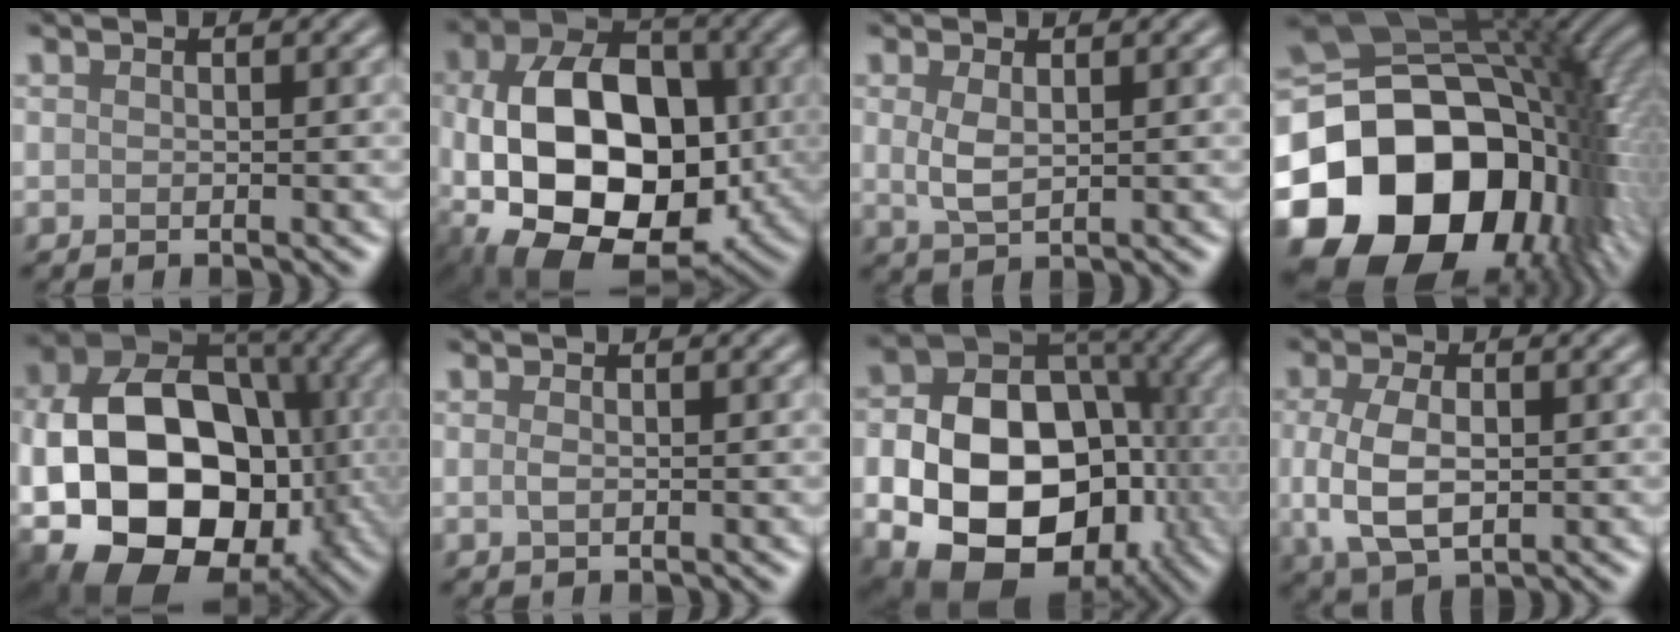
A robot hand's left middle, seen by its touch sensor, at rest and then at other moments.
{"total": 15.4, "force": [-2.0, 10.1, 11.4], "torque": [-0.193, -0.014, -0.037]}
{"total": 2.3, "force": [0.5, 1.1, 1.9], "torque": [-0.047, -0.002, 0.014]}
{"total": 21.4, "force": [-5.7, 15.4, 13.8], "torque": [-0.270, -0.033, -0.078]}
{"total": 18.6, "force": [-3.3, 13.3, 12.6], "torque": [-0.209, -0.014, -0.038]}
{"total": 0.8, "force": [0.0, 0.3, 0.7], "torque": [-0.017, -0.001, 0.000]}
{"total": 18.1, "force": [-4.4, 12.9, 11.9], "torque": [-0.173, -0.033, -0.061]}
{"total": 5.6, "force": [-0.3, 3.3, 4.6], "torque": [-0.109, -0.009, -0.003]}